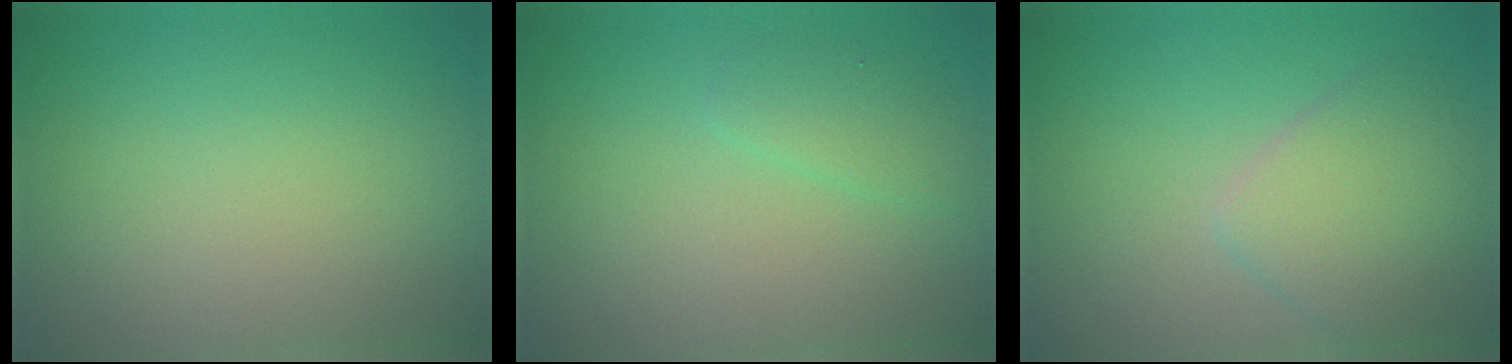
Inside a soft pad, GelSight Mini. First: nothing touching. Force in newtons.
{"total": 1.6, "press": 1.6, "slide": 0.0}
{"total": 3.8, "press": 3.8, "slide": 0.1}